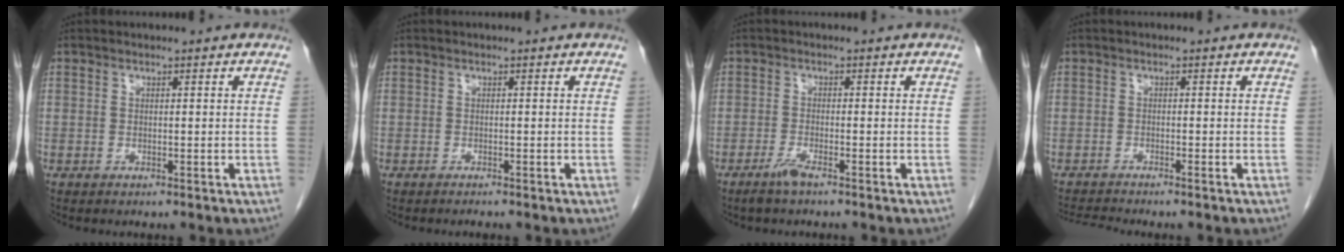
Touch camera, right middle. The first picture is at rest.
{"total": 1.1, "force": [-0.9, 0.0, 0.6], "torque": [-0.007, -0.001, -0.008]}
{"total": 2.3, "force": [-1.7, -0.1, 1.5], "torque": [-0.039, -0.005, -0.037]}
{"total": 3.6, "force": [-3.2, -0.9, 1.4], "torque": [-0.026, -0.005, -0.054]}